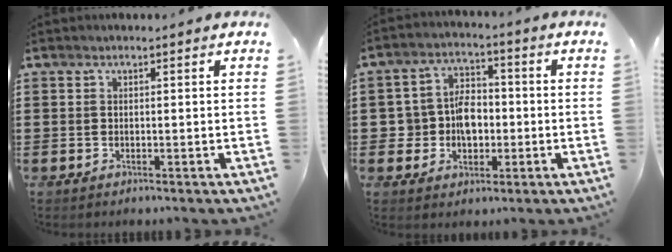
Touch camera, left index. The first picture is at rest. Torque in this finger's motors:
{"motor_torque": [1.15, 0.99, 0.28, 0.04]}